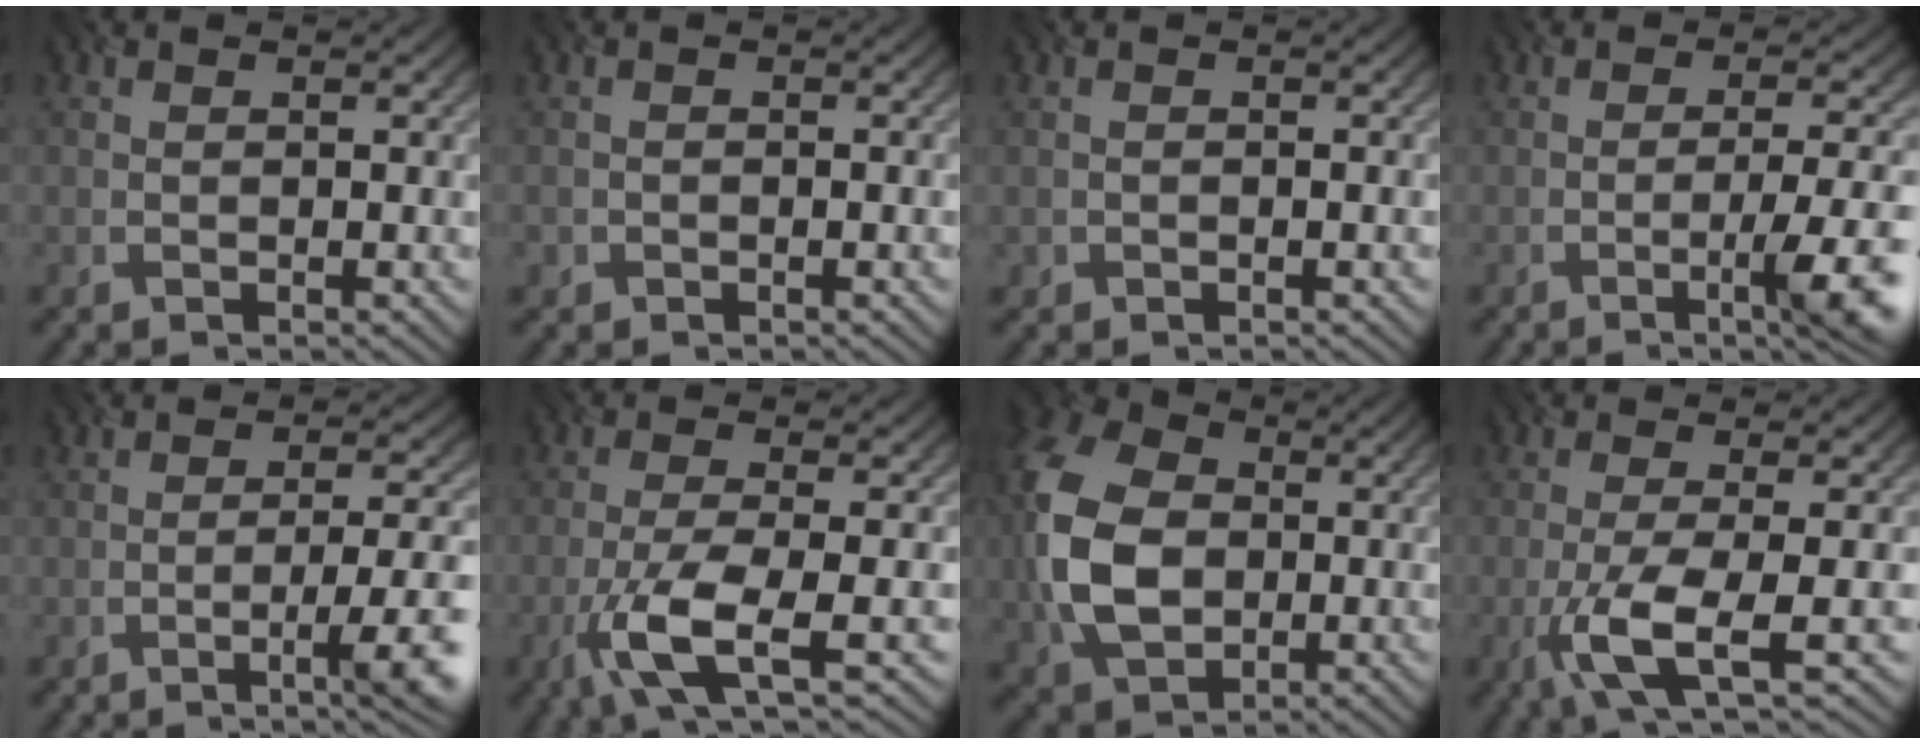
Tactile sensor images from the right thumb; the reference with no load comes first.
{"total": 0.8, "force": [-0.6, 0.5, 0.2], "torque": [-0.005, -0.002, -0.011]}
{"total": 0.6, "force": [-0.4, 0.3, 0.3], "torque": [-0.007, -0.002, -0.005]}
{"total": 8.5, "force": [-3.0, 1.5, 7.8], "torque": [-0.119, 0.000, -0.043]}
{"total": 7.6, "force": [-2.6, 1.4, 7.0], "torque": [-0.105, 0.001, -0.037]}
{"total": 7.7, "force": [-3.2, 1.8, 6.8], "torque": [-0.130, 0.000, -0.071]}
{"total": 13.7, "force": [-0.5, 9.7, 9.7], "torque": [-0.265, -0.003, -0.013]}
{"total": 7.1, "force": [-2.3, 1.5, 6.6], "torque": [-0.121, -0.001, -0.056]}